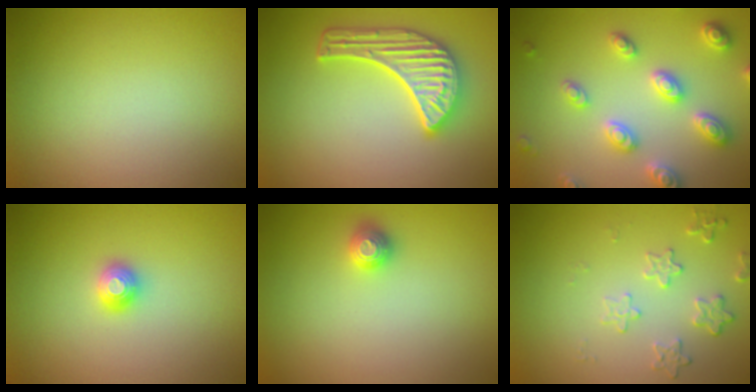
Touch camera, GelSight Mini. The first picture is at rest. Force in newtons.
{"total": 5.5, "press": 4.5, "slide": 3.2}
{"total": 5.0, "press": 4.9, "slide": 1.0}
{"total": 1.2, "press": 1.2, "slide": 0.3}
{"total": 1.2, "press": 1.1, "slide": 0.2}
{"total": 2.2, "press": 1.6, "slide": 1.6}